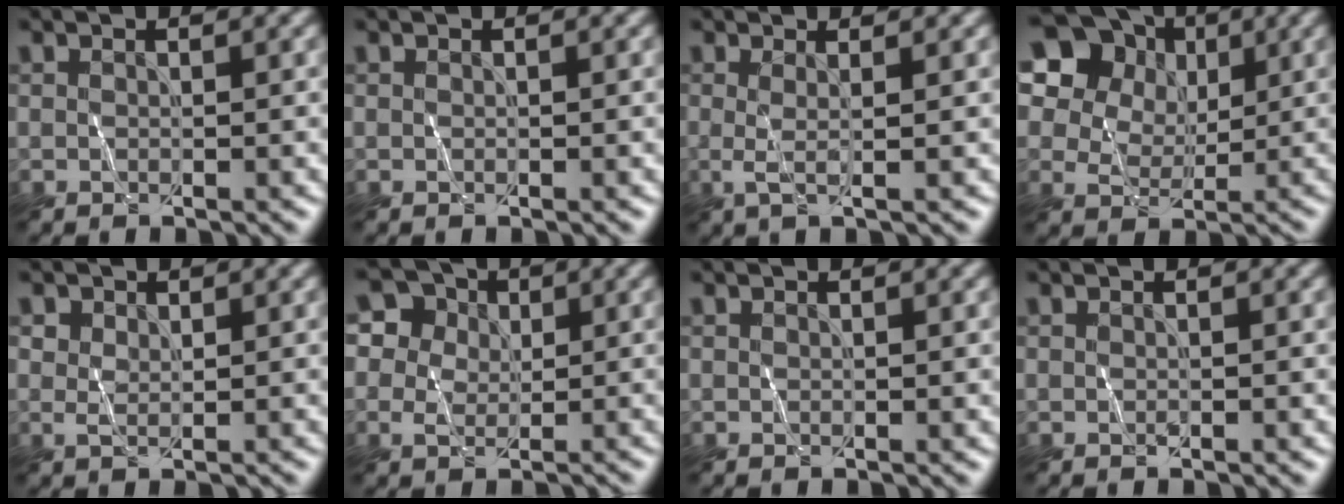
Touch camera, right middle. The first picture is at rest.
{"total": 0.0}
{"total": 1.8, "force": [0.2, 0.5, 1.7], "torque": [-0.030, -0.001, 0.000]}
{"total": 17.8, "force": [8.2, 14.2, 7.0], "torque": [-0.197, 0.049, 0.144]}
{"total": 1.2, "force": [0.5, 0.8, 0.7], "torque": [-0.012, 0.003, 0.010]}
{"total": 5.3, "force": [1.9, 4.5, 2.2], "torque": [-0.019, 0.022, 0.013]}
{"total": 0.0}
{"total": 0.0}